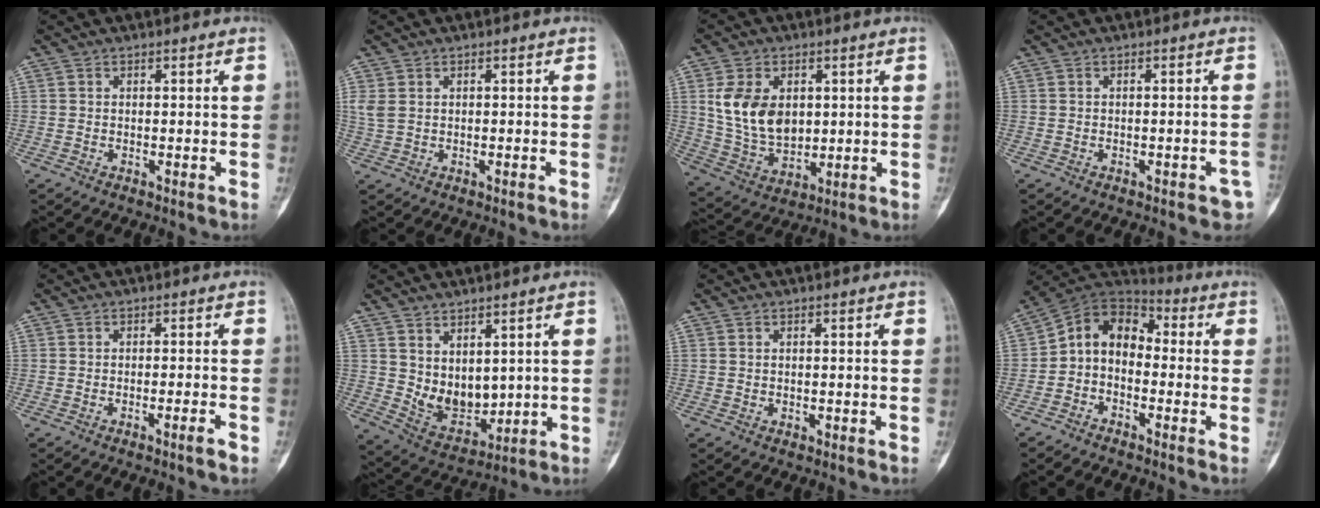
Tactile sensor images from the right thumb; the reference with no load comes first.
{"total": 2.2, "force": [0.3, 1.5, 1.6], "torque": [-0.046, 0.011, 0.014]}
{"total": 12.8, "force": [2.7, 8.8, 8.9], "torque": [-0.138, -0.015, 0.065]}
{"total": 3.7, "force": [-2.3, 1.6, 2.4], "torque": [-0.017, 0.016, -0.024]}
{"total": 2.2, "force": [-1.3, 0.0, 1.7], "torque": [-0.031, 0.003, -0.021]}
{"total": 8.3, "force": [2.5, 5.3, 5.9], "torque": [-0.067, -0.036, 0.071]}
{"total": 0.0}
{"total": 10.3, "force": [-1.3, 7.6, 6.8], "torque": [-0.089, 0.053, -0.041]}